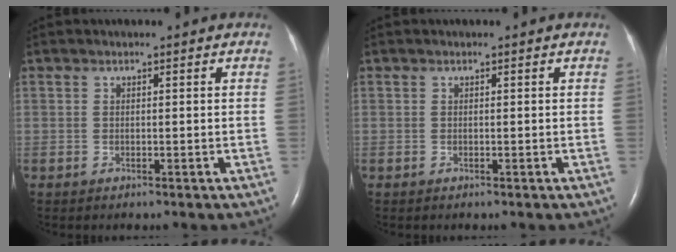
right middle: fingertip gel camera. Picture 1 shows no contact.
{"total": 0.0}